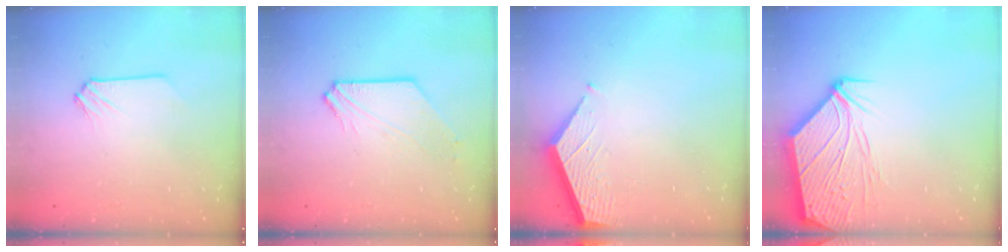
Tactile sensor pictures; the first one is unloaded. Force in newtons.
{"total": 2.4, "press": 2.4, "slide": 0.3}
{"total": 3.4, "press": 3.4, "slide": 0.4}
{"total": 11.6, "press": 11.5, "slide": 1.5}